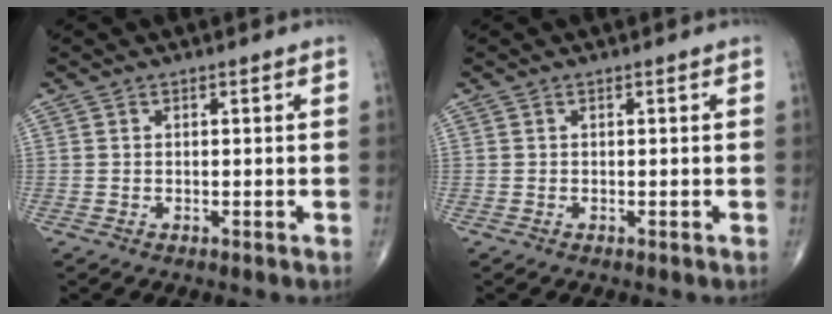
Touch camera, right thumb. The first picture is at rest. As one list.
[{"total": 0.0}]